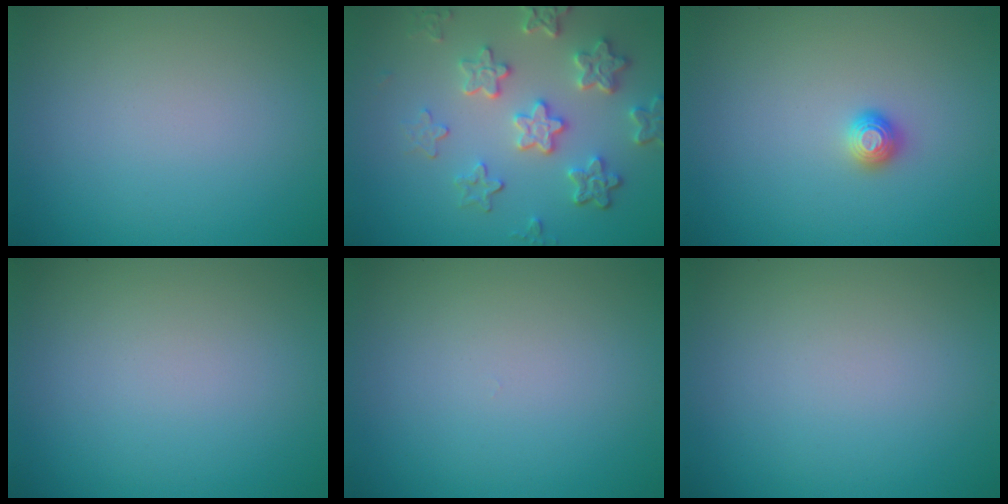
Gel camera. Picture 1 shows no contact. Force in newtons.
{"total": 5.4, "press": 4.2, "slide": 3.3}
{"total": 1.0, "press": 1.0, "slide": 0.1}
{"total": 0.0}
{"total": 0.0}
{"total": 0.0}